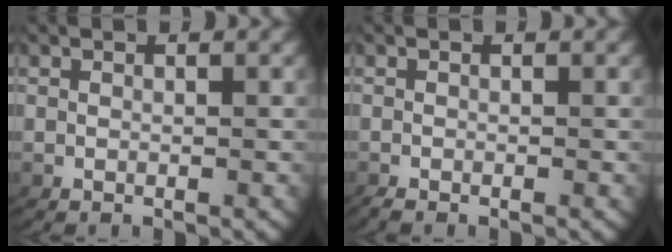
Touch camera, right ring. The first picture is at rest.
{"total": 0.7, "force": [-0.7, 0.1, 0.1], "torque": [-0.007, -0.009, -0.009]}